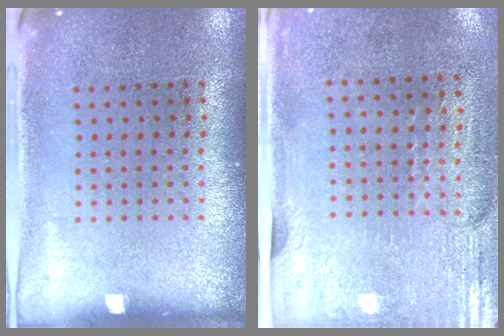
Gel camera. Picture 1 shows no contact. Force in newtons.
{"total": 2.9, "press": 2.5, "slide": 1.5}